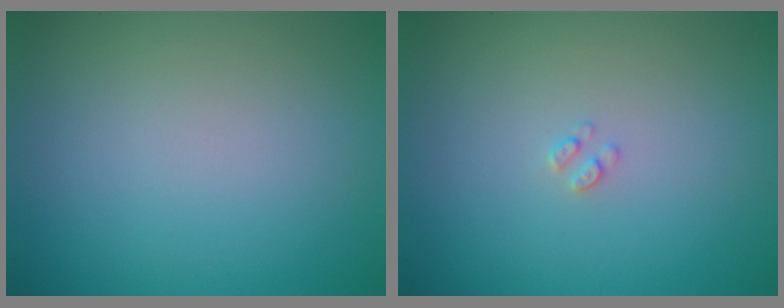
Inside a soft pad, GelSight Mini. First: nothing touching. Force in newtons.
{"total": 0.7, "press": 0.6, "slide": 0.1}